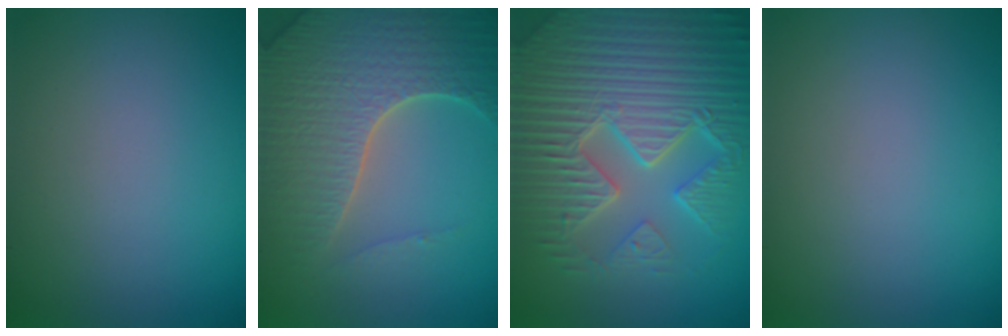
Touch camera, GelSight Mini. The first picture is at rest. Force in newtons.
{"total": 7.0, "press": 6.8, "slide": 1.7}
{"total": 9.8, "press": 6.8, "slide": 7.0}
{"total": 0.0}